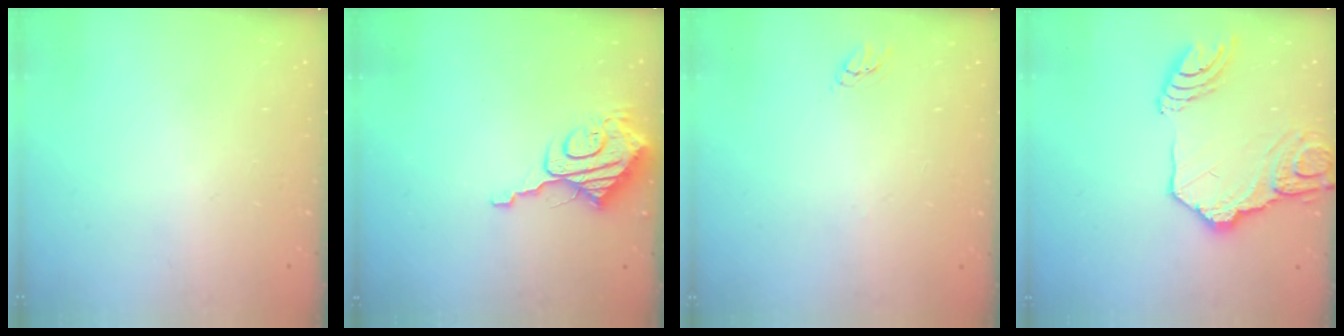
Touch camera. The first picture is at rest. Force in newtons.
{"total": 10.4, "press": 10.4, "slide": 1.2}
{"total": 2.2, "press": 2.2, "slide": 0.1}
{"total": 16.5, "press": 16.4, "slide": 1.7}